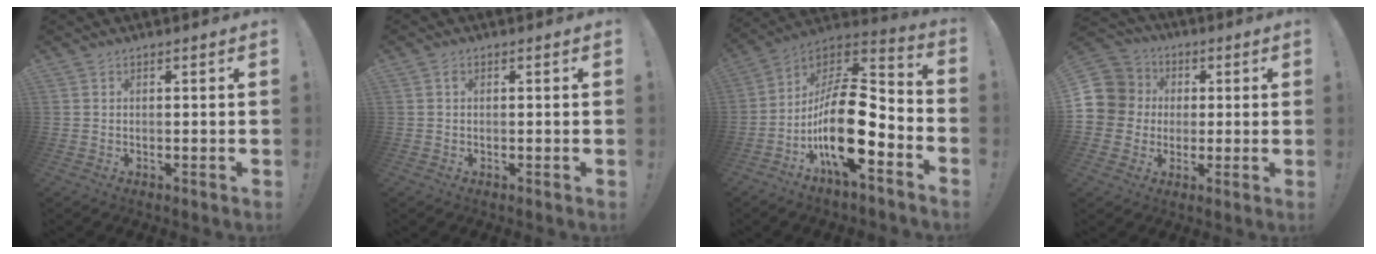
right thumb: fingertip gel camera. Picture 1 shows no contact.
{"total": 0.8, "force": [0.2, 0.6, 0.5], "torque": [-0.012, 0.004, 0.003]}
{"total": 22.0, "force": [-6.1, 8.8, 19.2], "torque": [-0.348, 0.029, -0.099]}
{"total": 11.1, "force": [1.4, 10.5, 3.3], "torque": [-0.063, 0.005, 0.031]}